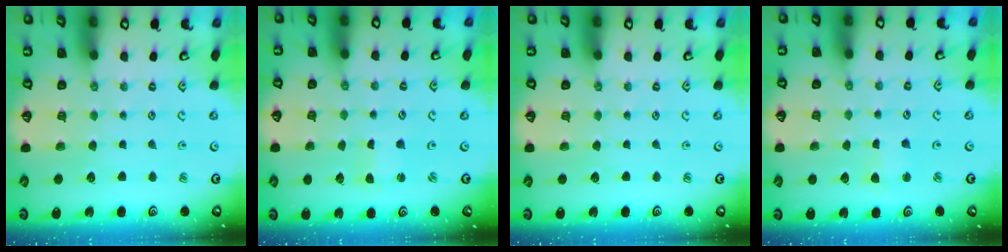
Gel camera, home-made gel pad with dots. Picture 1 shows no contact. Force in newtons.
{"total": 0.5, "press": 0.5, "slide": 0.1}
{"total": 0.0}
{"total": 2.7, "press": 2.7, "slide": 0.3}